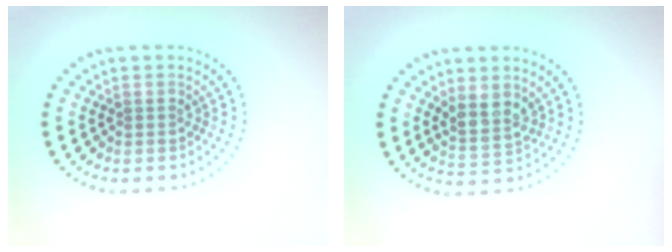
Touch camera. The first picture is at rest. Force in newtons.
{"total": 2.4, "press": 2.1, "slide": 1.1}